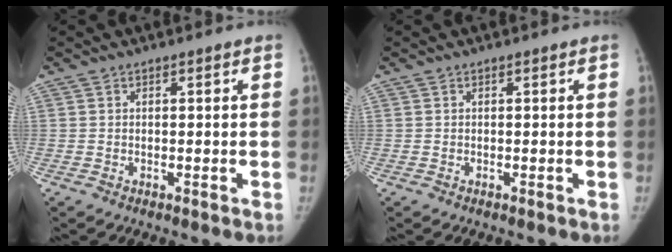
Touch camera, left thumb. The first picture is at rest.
{"total": 0.0}